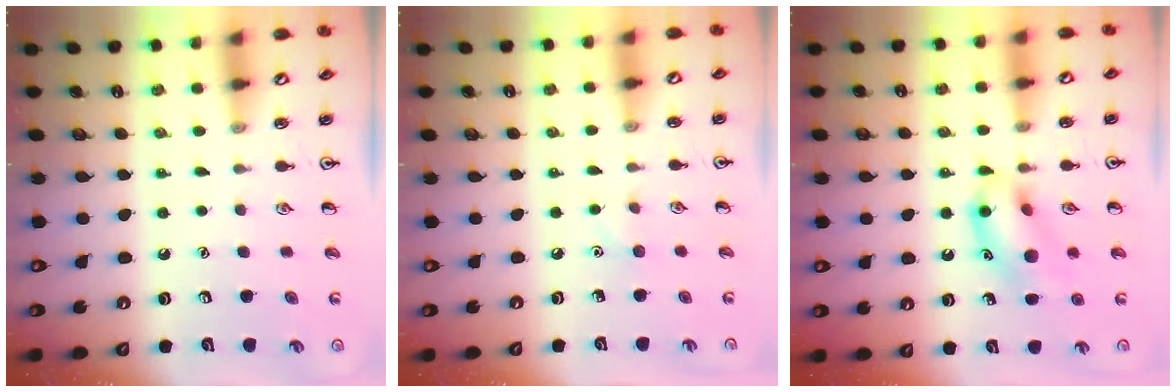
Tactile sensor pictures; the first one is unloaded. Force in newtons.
{"total": 4.8, "press": 4.6, "slide": 1.6}
{"total": 13.4, "press": 13.1, "slide": 2.8}